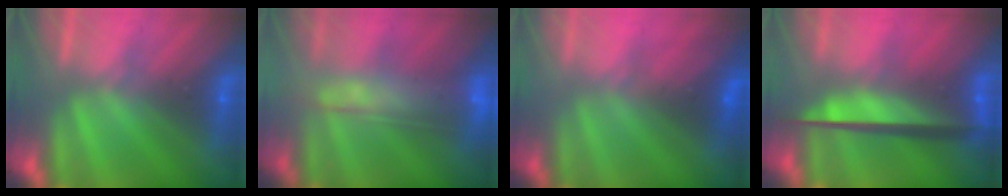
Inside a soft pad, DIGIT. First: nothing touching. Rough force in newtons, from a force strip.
{"total": 6.3}
{"total": 2.9}
{"total": 7.8}